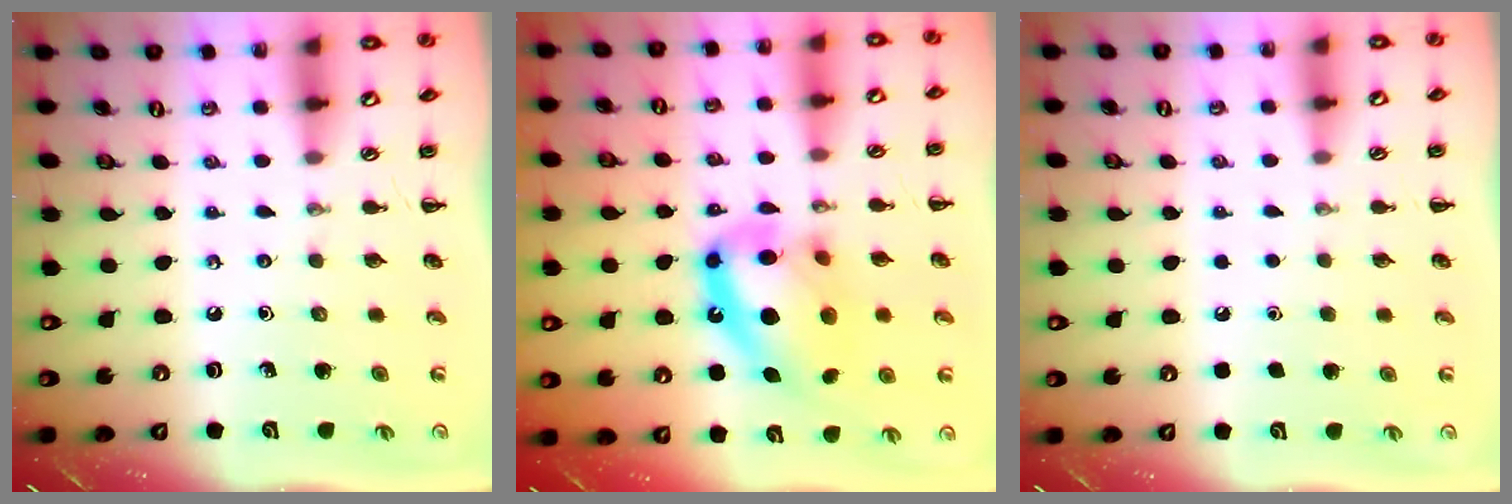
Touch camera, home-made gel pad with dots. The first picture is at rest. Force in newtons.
{"total": 16.8, "press": 16.3, "slide": 4.1}
{"total": 1.6, "press": 1.5, "slide": 0.1}